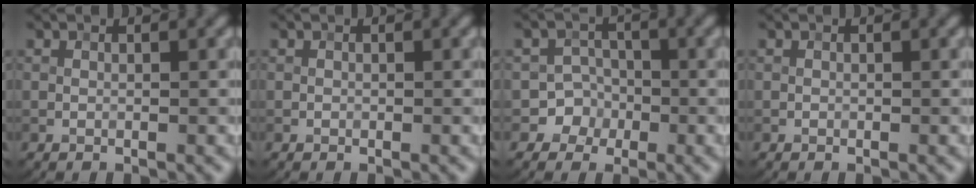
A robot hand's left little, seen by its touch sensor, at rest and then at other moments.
{"total": 0.0}
{"total": 3.5, "force": [-1.6, 3.1, 0.1], "torque": [0.034, 0.006, -0.040]}
{"total": 0.0}